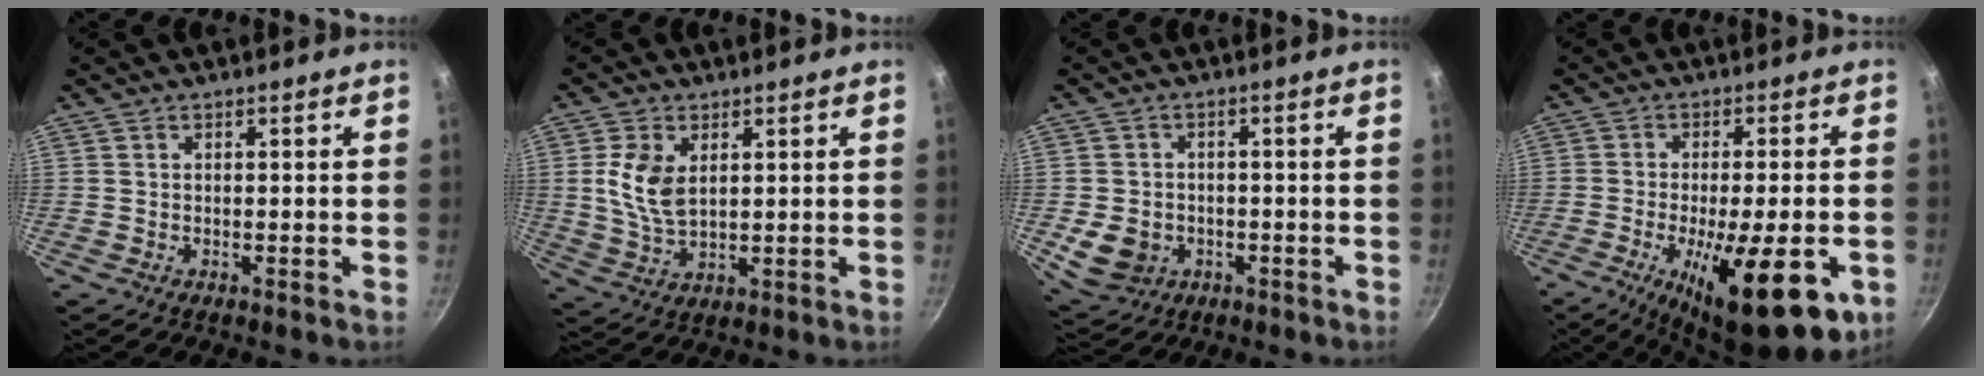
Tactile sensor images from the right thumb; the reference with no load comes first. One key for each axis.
{"total": 8.3, "fx": 2.0, "fy": 5.0, "fz": 6.3, "tx": -0.125, "ty": -0.015, "tz": 0.044}
{"total": 8.1, "fx": -2.0, "fy": 6.8, "fz": 3.9, "tx": -0.059, "ty": 0.013, "tz": -0.020}
{"total": 19.4, "fx": -7.0, "fy": 6.2, "fz": 17.0, "tx": -0.231, "ty": 0.002, "tz": -0.097}